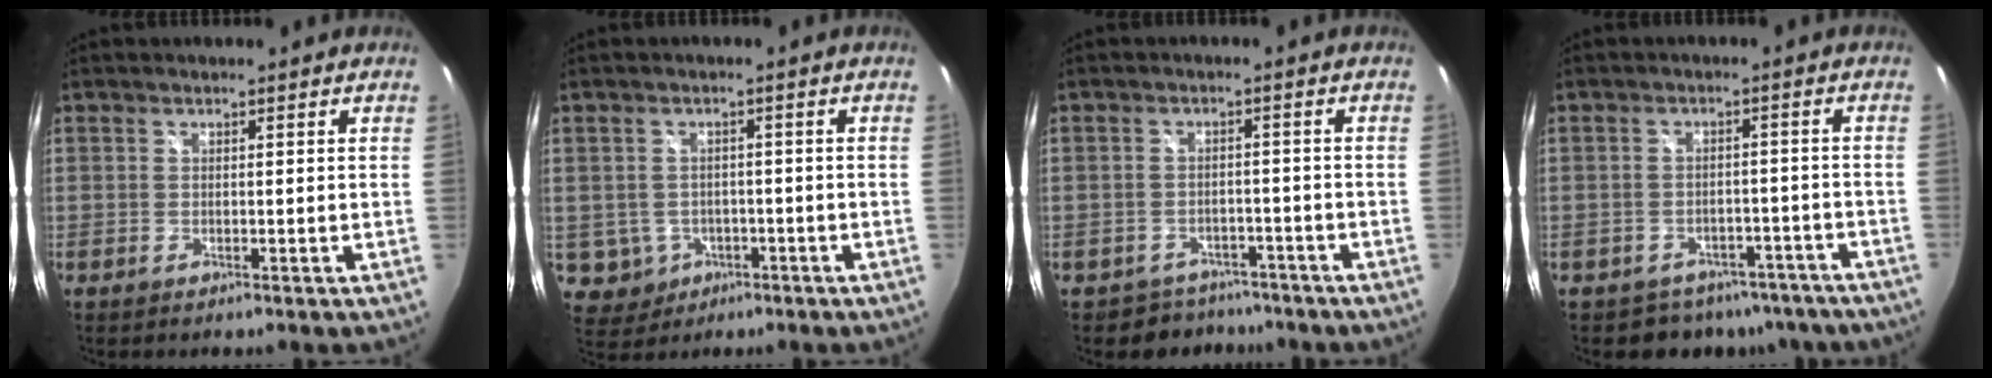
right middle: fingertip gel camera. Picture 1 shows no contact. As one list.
[{"total": 6.1, "force": [-1.8, 5.6, 1.7], "torque": [-0.052, 0.003, -0.010]}, {"total": 5.9, "force": [-4.7, 3.5, 0.2], "torque": [-0.010, 0.018, -0.066]}, {"total": 10.3, "force": [-8.0, 6.0, 2.7], "torque": [-0.054, 0.013, -0.089]}]